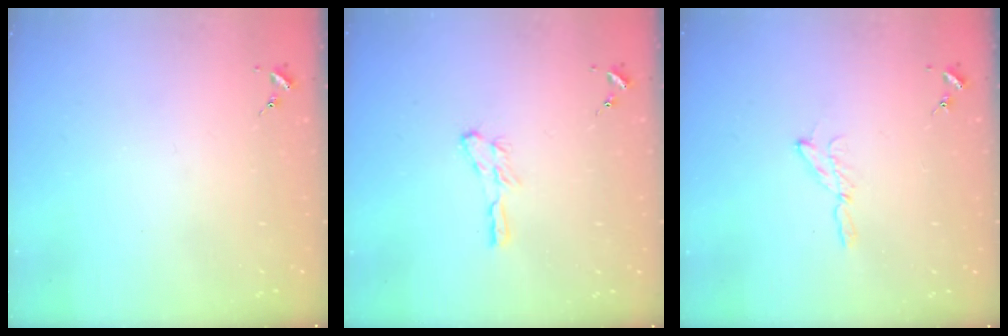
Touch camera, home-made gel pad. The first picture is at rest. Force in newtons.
{"total": 5.3, "press": 5.3, "slide": 0.2}
{"total": 6.0, "press": 5.9, "slide": 0.8}